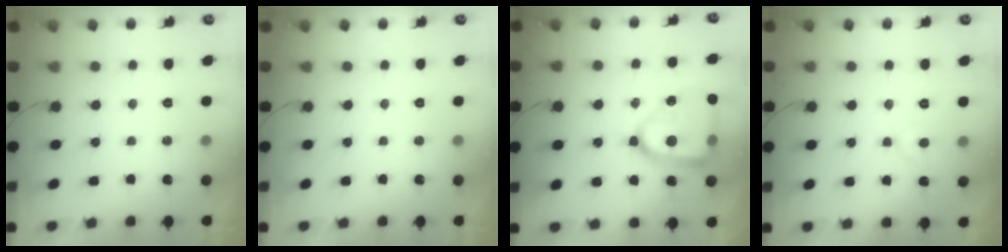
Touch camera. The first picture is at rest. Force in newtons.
{"total": 0.0}
{"total": 19.0, "press": 18.9, "slide": 1.7}
{"total": 3.8, "press": 3.7, "slide": 0.3}